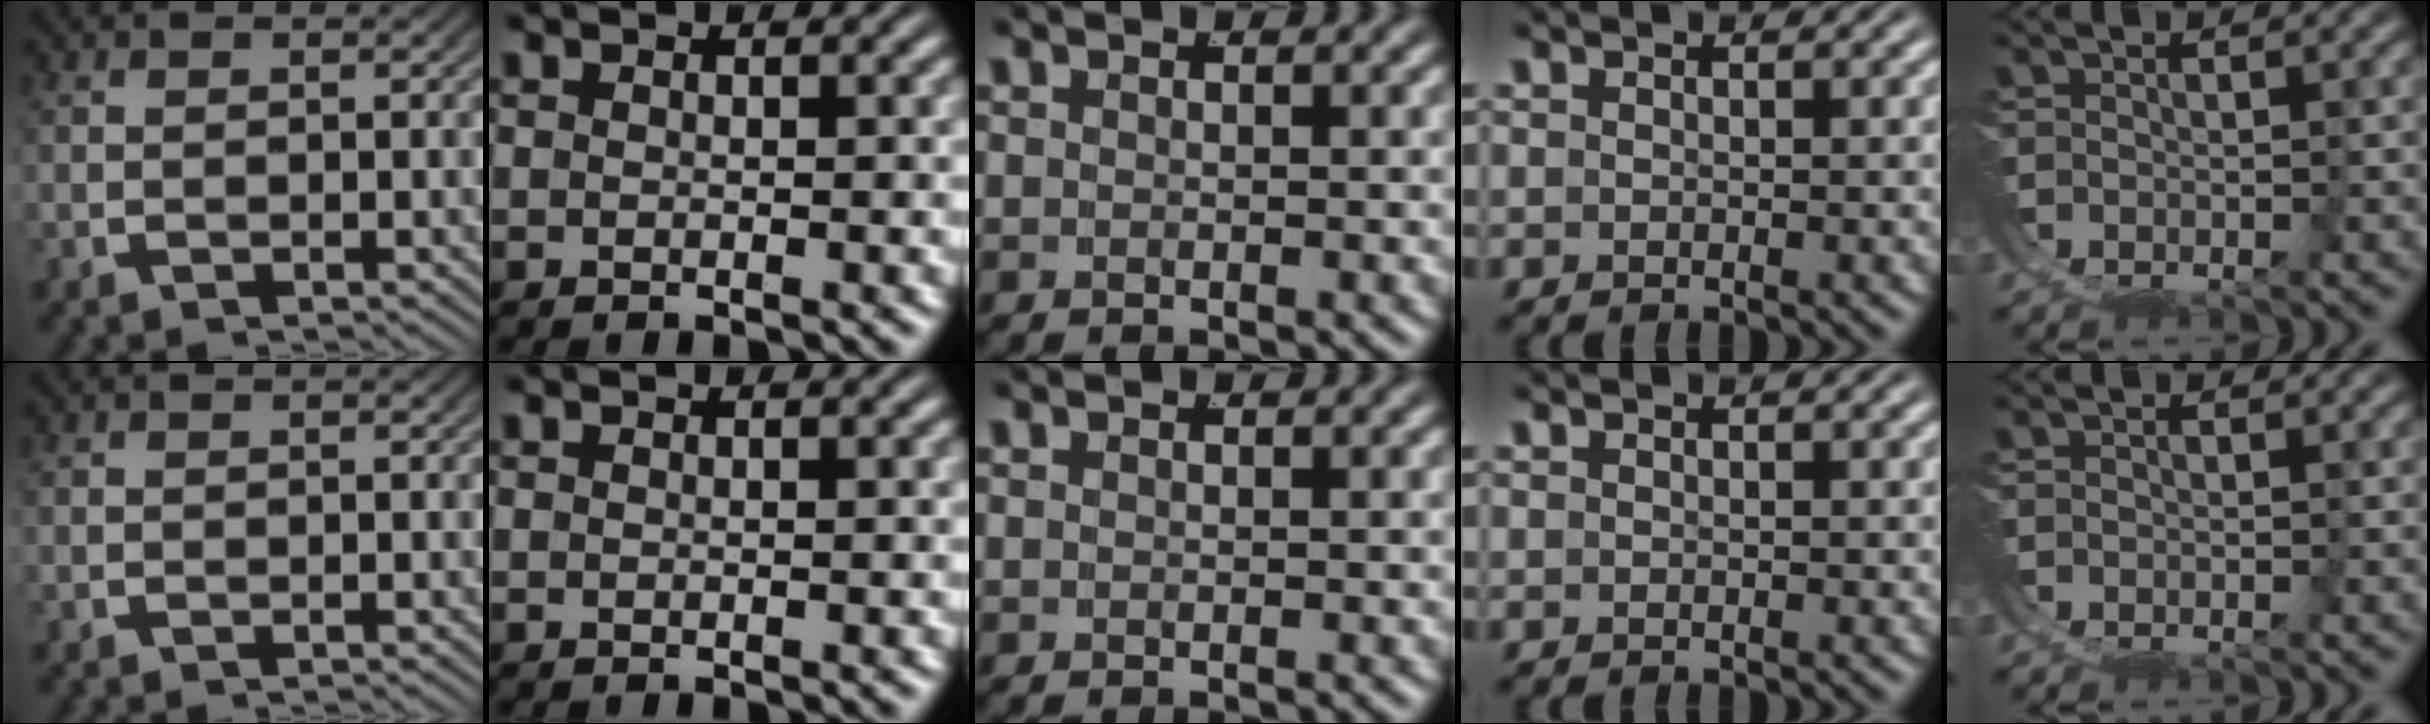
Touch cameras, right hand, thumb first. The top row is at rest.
{}